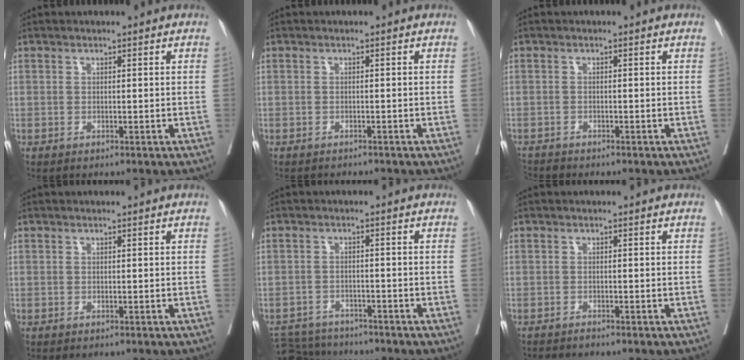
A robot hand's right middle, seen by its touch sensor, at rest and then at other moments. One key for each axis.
{"total": 2.7, "fx": -2.6, "fy": 0.8, "fz": 0.5, "tx": -0.007, "ty": -0.003, "tz": -0.033}
{"total": 2.4, "fx": -2.3, "fy": 0.7, "fz": -0.1, "tx": 0.000, "ty": -0.008, "tz": -0.043}
{"total": 0.0}
{"total": 6.2, "fx": -6.0, "fy": 1.3, "fz": -0.1, "tx": 0.002, "ty": -0.001, "tz": -0.102}
{"total": 0.7, "fx": -0.7, "fy": 0.0, "fz": 0.0, "tx": -0.003, "ty": -0.003, "tz": -0.014}